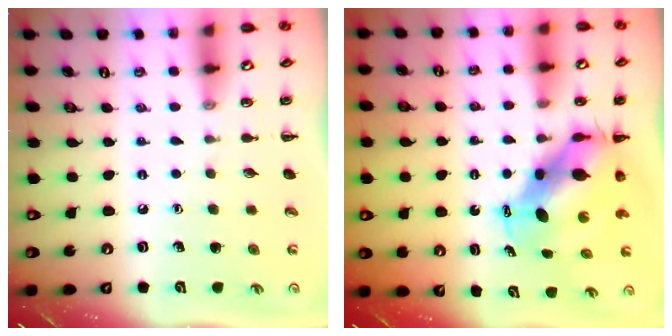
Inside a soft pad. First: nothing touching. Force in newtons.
{"total": 8.9, "press": 8.7, "slide": 1.9}